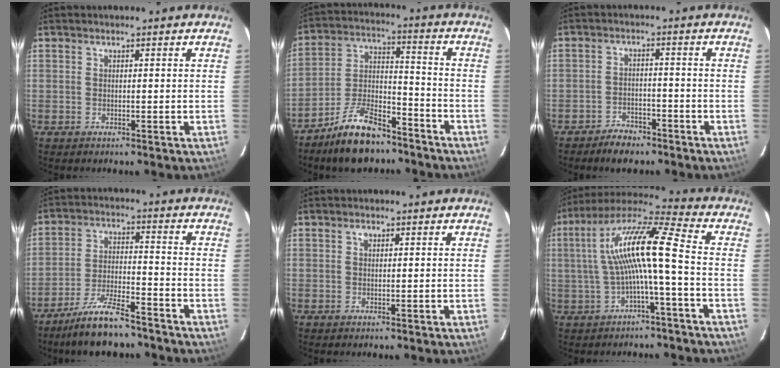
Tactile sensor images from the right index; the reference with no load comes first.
{"total": 13.4, "force": [-10.1, 5.1, 7.2], "torque": [-0.149, 0.020, -0.177]}
{"total": 5.6, "force": [-4.6, 2.6, 1.9], "torque": [-0.061, 0.009, -0.072]}
{"total": 11.3, "force": [-9.4, 2.4, 5.9], "torque": [-0.132, -0.005, -0.166]}
{"total": 0.0}
{"total": 13.2, "force": [-0.8, 1.0, 13.1], "torque": [-0.255, 0.021, -0.013]}